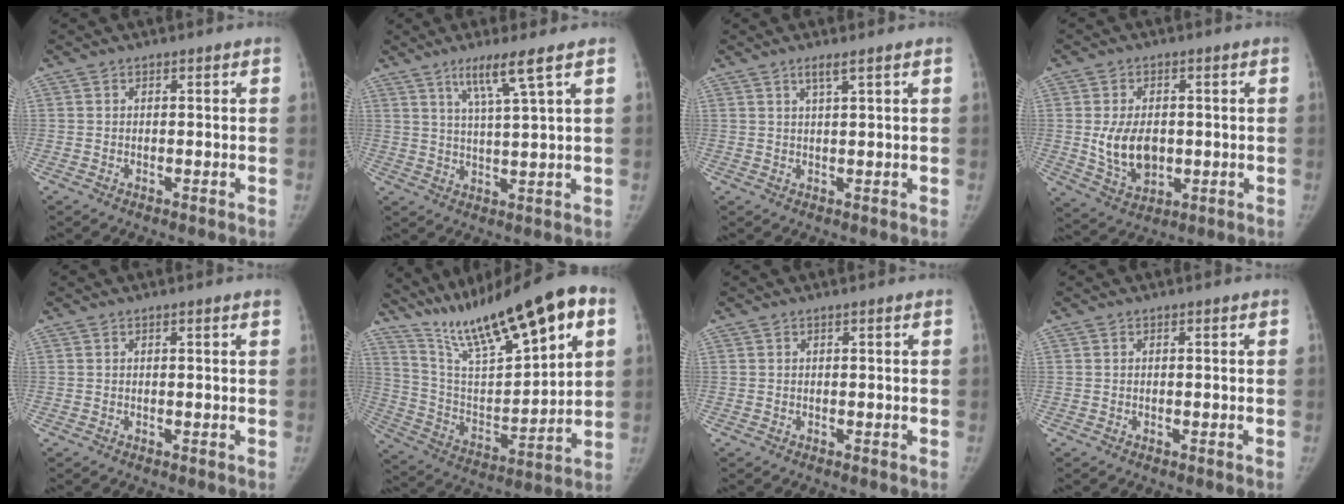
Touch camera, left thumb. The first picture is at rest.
{"total": 7.0, "force": [4.1, -0.5, 5.6], "torque": [-0.109, -0.025, 0.081]}
{"total": 2.1, "force": [1.3, -0.1, 1.7], "torque": [-0.036, -0.003, 0.028]}
{"total": 9.6, "force": [-0.3, 6.6, 6.9], "torque": [-0.102, -0.009, 0.007]}
{"total": 0.5, "force": [0.4, 0.0, 0.4], "torque": [-0.002, 0.003, 0.004]}
{"total": 24.2, "force": [14.8, 6.8, 17.9], "torque": [-0.270, -0.034, 0.260]}
{"total": 0.0}
{"total": 0.0}